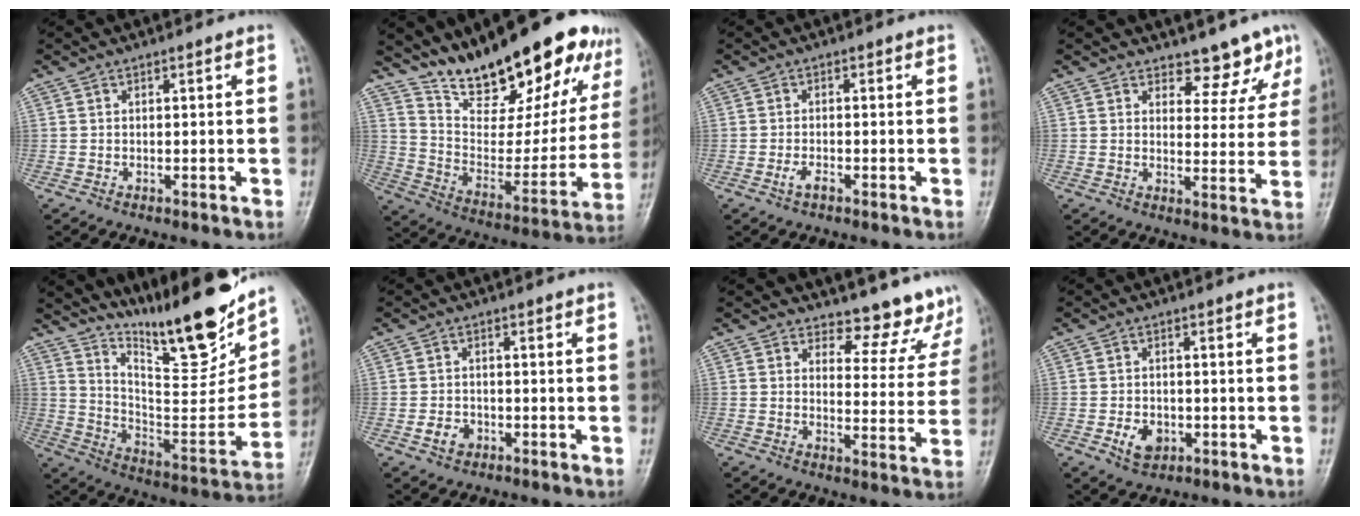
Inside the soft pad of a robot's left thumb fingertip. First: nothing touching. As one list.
[{"total": 25.9, "force": [19.4, 9.1, 14.6], "torque": [-0.178, -0.087, 0.296]}, {"total": 2.0, "force": [-1.1, 1.0, 1.4], "torque": [-0.028, 0.006, -0.021]}, {"total": 6.7, "force": [5.4, 3.4, 1.7], "torque": [0.014, -0.041, 0.063]}, {"total": 22.1, "force": [17.4, 4.8, 12.8], "torque": [-0.160, -0.111, 0.284]}, {"total": 3.2, "force": [-1.3, 2.6, 1.4], "torque": [-0.015, 0.007, -0.022]}, {"total": 10.3, "force": [9.6, 3.8, 0.8], "torque": [0.034, -0.086, 0.099]}, {"total": 4.8, "force": [-1.5, 3.6, 2.7], "torque": [-0.035, 0.003, -0.020]}]